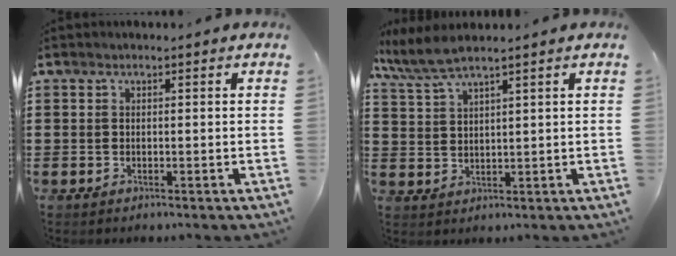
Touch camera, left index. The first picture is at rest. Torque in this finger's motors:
{"motor_torque": [0.14, -0.18, 0.10, 0.13]}